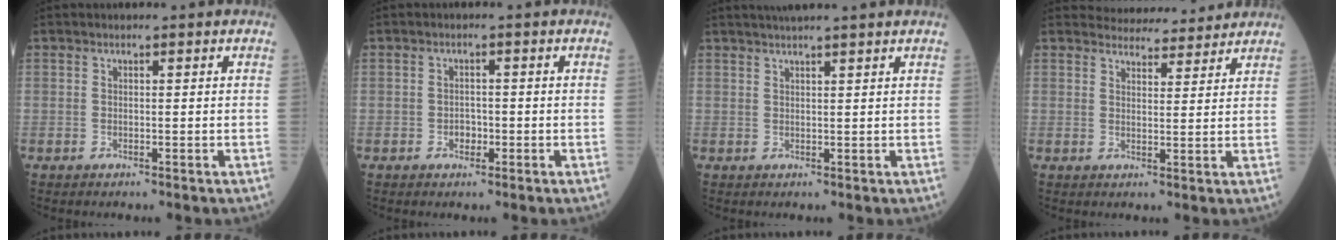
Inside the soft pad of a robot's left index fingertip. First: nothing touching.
{"total": 1.5, "force": [-0.6, 1.1, 0.8], "torque": [-0.010, 0.004, -0.008]}
{"total": 6.4, "force": [5.6, -0.8, 3.0], "torque": [-0.042, 0.027, 0.076]}
{"total": 7.1, "force": [6.9, 1.5, 0.5], "torque": [-0.002, 0.010, 0.085]}